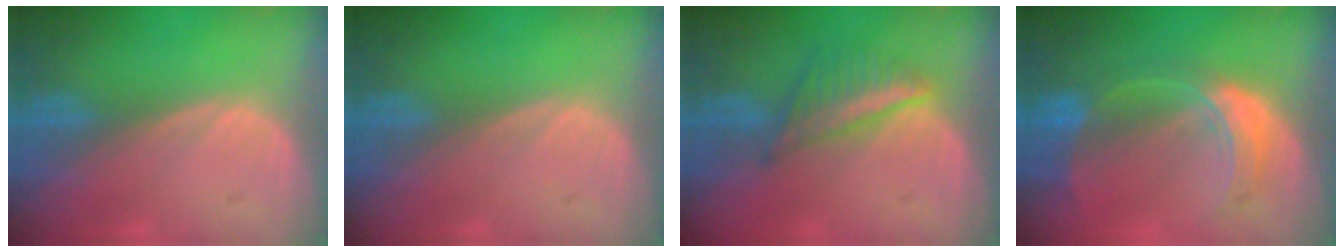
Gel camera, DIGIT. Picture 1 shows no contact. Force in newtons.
{"total": 0.0}
{"total": 5.4, "press": 5.4, "slide": 0.6}
{"total": 7.5, "press": 6.6, "slide": 3.7}